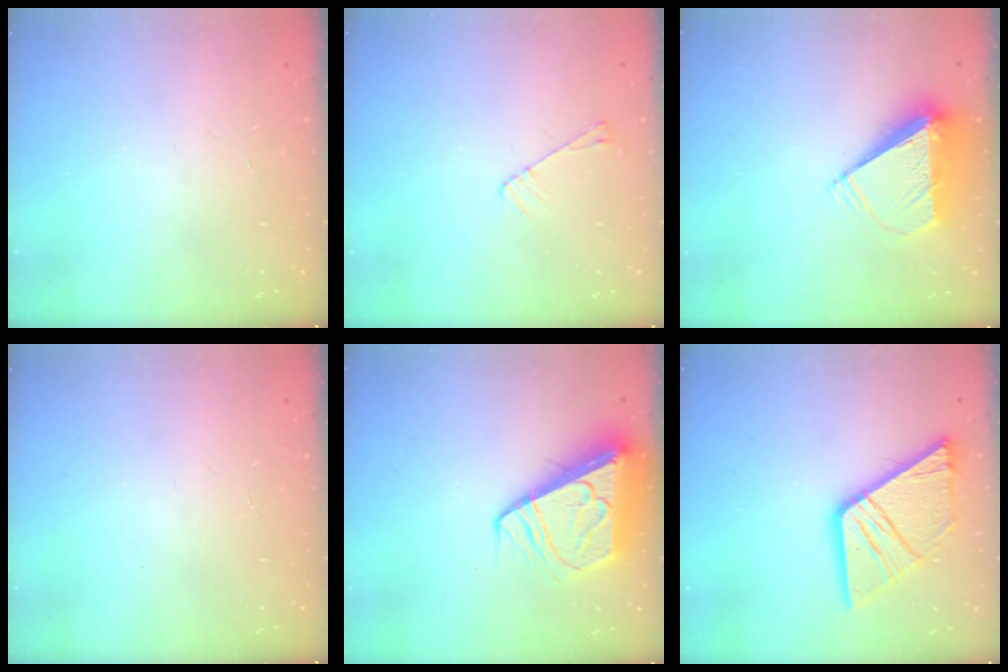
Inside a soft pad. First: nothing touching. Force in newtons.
{"total": 4.4, "press": 4.4, "slide": 0.6}
{"total": 9.3, "press": 9.2, "slide": 1.4}
{"total": 0.0}
{"total": 10.6, "press": 10.5, "slide": 1.2}
{"total": 17.2, "press": 17.1, "slide": 1.9}